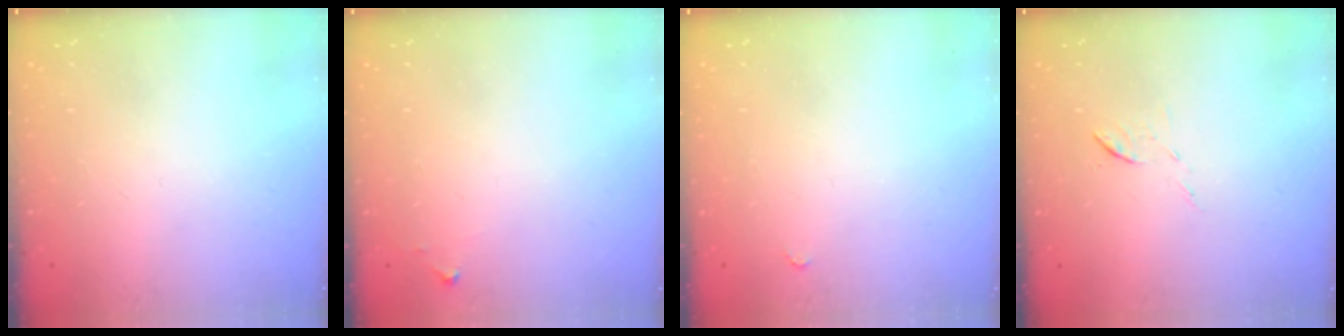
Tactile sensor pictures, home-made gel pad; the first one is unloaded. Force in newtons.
{"total": 5.0, "press": 5.0, "slide": 0.7}
{"total": 2.8, "press": 2.8, "slide": 0.4}
{"total": 5.3, "press": 5.3, "slide": 0.6}